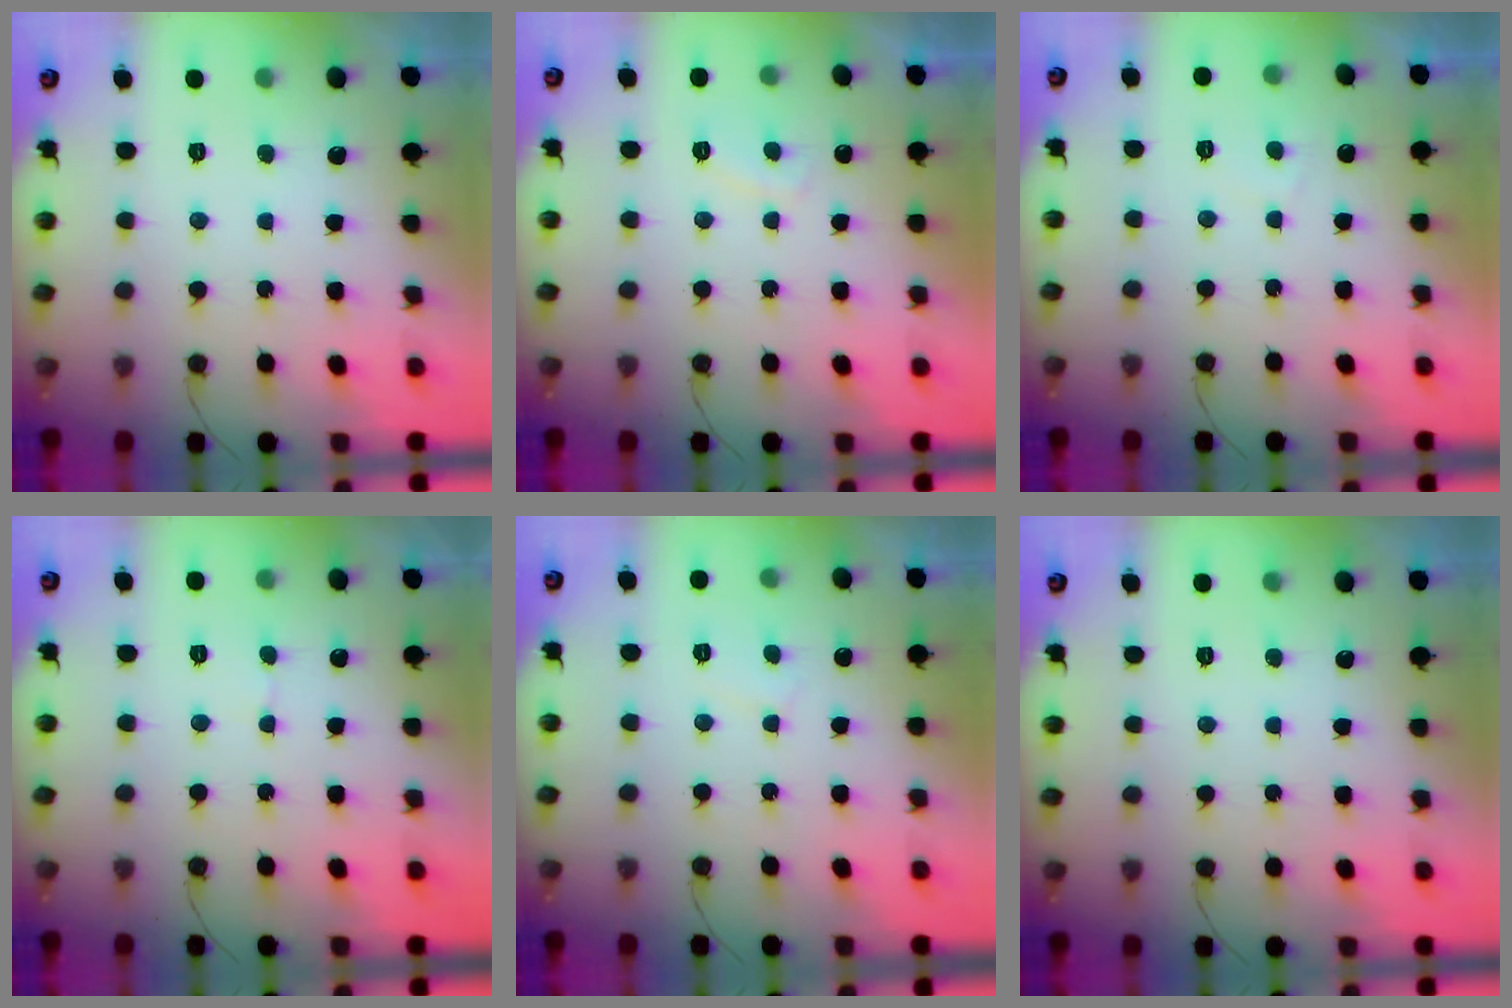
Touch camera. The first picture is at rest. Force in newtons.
{"total": 3.3, "press": 3.2, "slide": 0.7}
{"total": 0.5, "press": 0.2, "slide": 0.5}
{"total": 3.5, "press": 3.4, "slide": 0.3}
{"total": 2.6, "press": 2.6, "slide": 0.2}
{"total": 0.0}